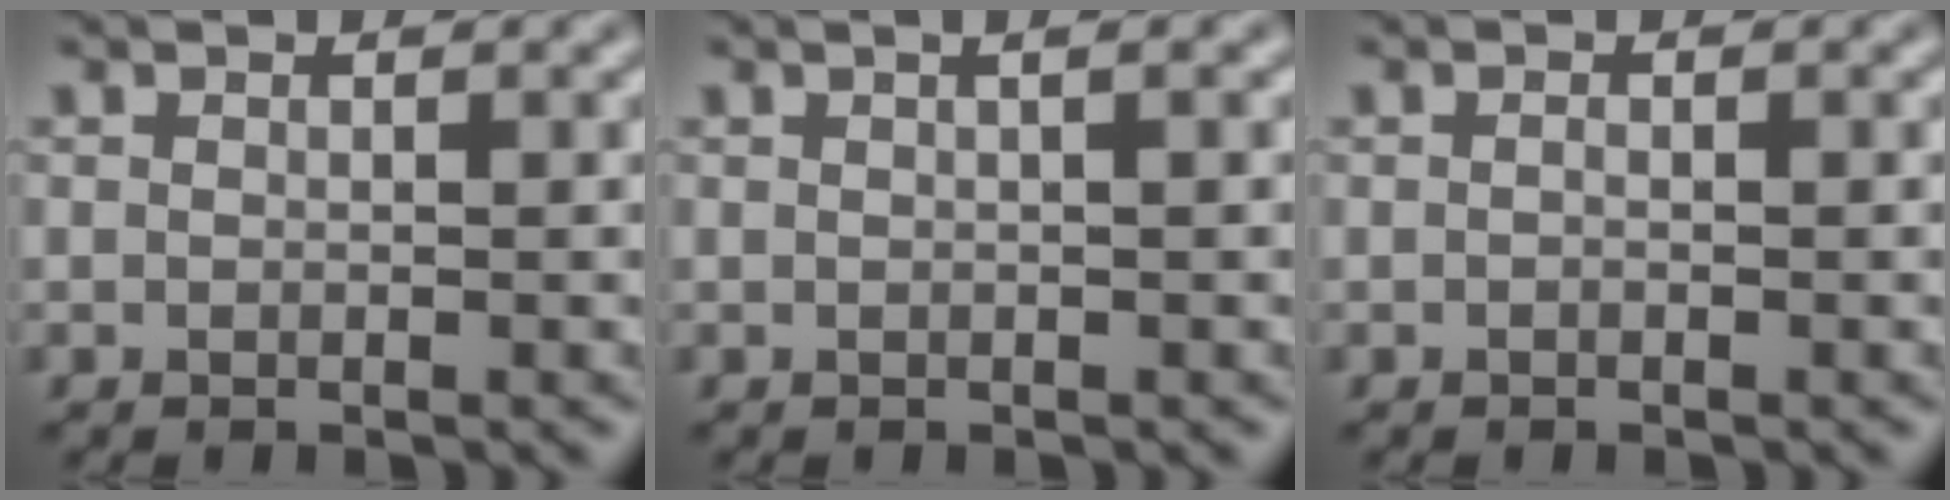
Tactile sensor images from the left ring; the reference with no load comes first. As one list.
[{"total": 2.0, "force": [0.7, 0.8, 1.7], "torque": [-0.015, 0.004, -0.006]}, {"total": 0.0}]